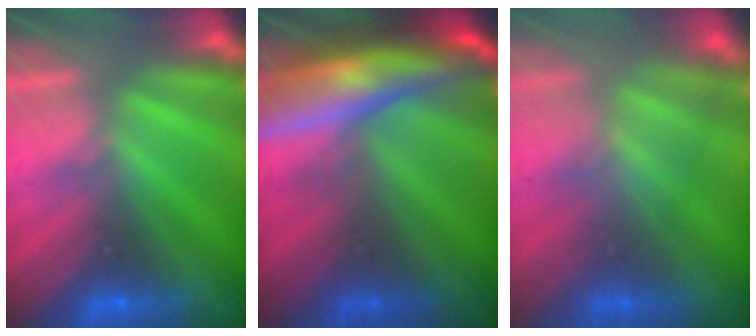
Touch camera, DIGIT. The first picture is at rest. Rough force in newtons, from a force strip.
{"total": 7.8}
{"total": 3.4}